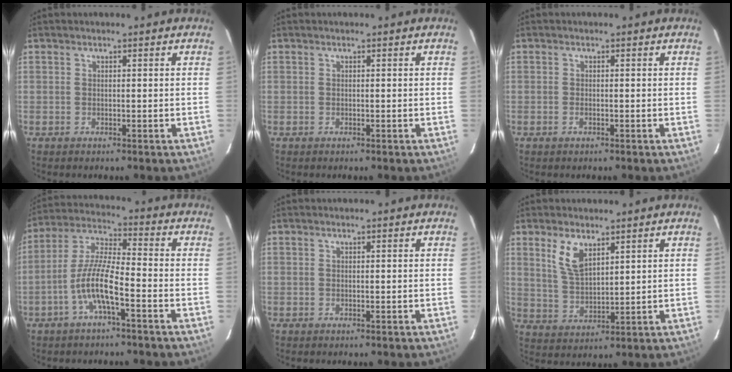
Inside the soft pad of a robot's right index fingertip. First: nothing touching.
{"total": 0.0}
{"total": 0.9, "force": [-0.5, 0.4, 0.6], "torque": [-0.011, 0.001, -0.008]}
{"total": 9.1, "force": [-4.2, 1.3, 8.0], "torque": [-0.177, 0.008, -0.083]}
{"total": 0.0}
{"total": 6.8, "force": [3.9, 3.1, 4.7], "torque": [-0.090, -0.001, 0.083]}